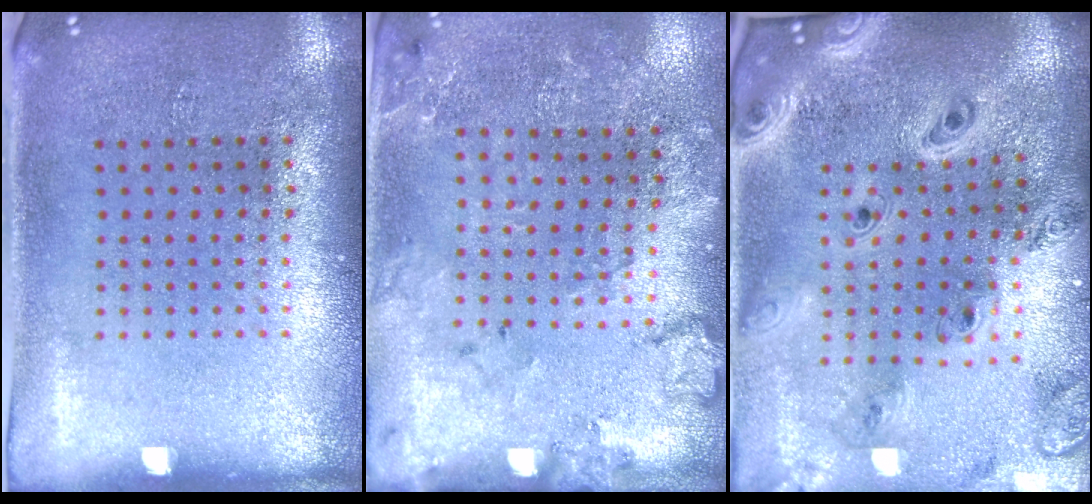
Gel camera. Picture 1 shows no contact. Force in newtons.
{"total": 1.8, "press": 1.7, "slide": 0.6}
{"total": 3.0, "press": 2.5, "slide": 1.7}